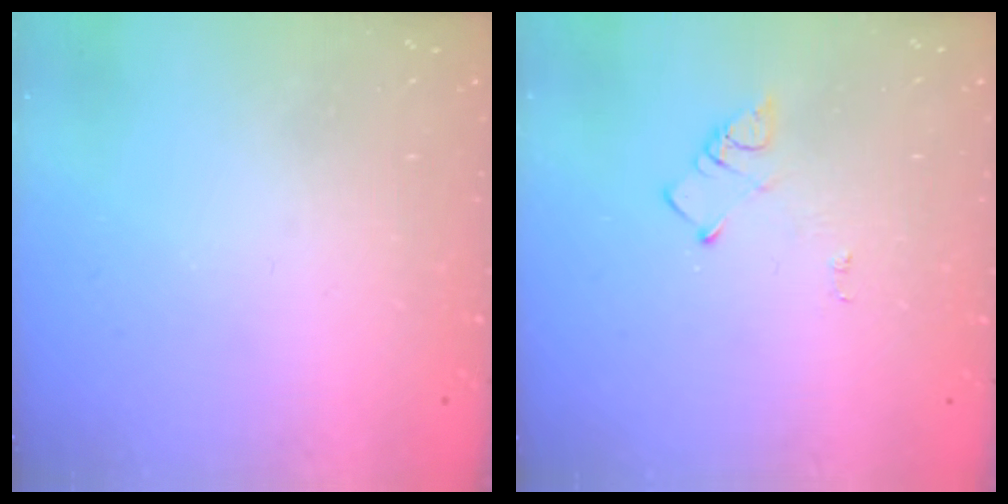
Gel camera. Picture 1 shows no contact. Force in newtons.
{"total": 4.2, "press": 4.2, "slide": 0.5}